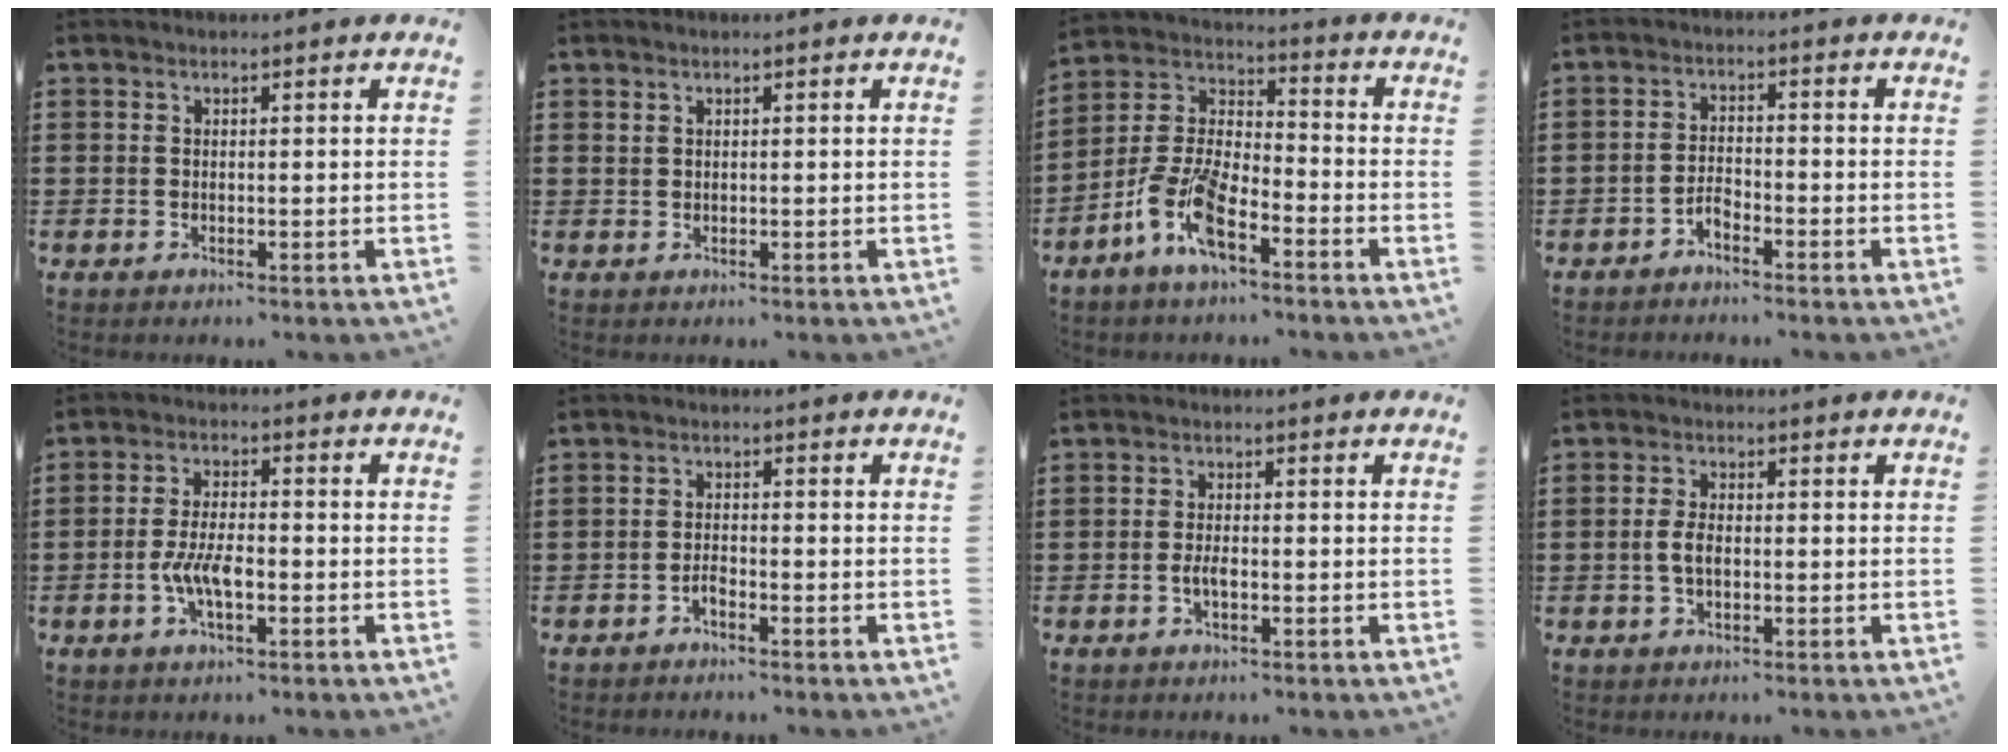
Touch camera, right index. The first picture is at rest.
{"total": 0.7, "force": [0.6, 0.2, 0.1], "torque": [-0.004, -0.001, 0.013]}
{"total": 10.0, "force": [-6.1, 3.6, 7.1], "torque": [-0.176, -0.008, -0.122]}
{"total": 2.2, "force": [-2.0, 0.5, 0.7], "torque": [-0.019, 0.005, -0.042]}
{"total": 5.6, "force": [-1.9, 2.2, 4.8], "torque": [-0.109, -0.003, -0.040]}
{"total": 1.5, "force": [-1.4, 0.3, 0.6], "torque": [-0.015, -0.002, -0.026]}
{"total": 2.2, "force": [-0.9, 0.7, 1.9], "torque": [-0.042, -0.002, -0.018]}
{"total": 3.1, "force": [-0.4, 1.5, 2.7], "torque": [-0.067, -0.002, -0.013]}